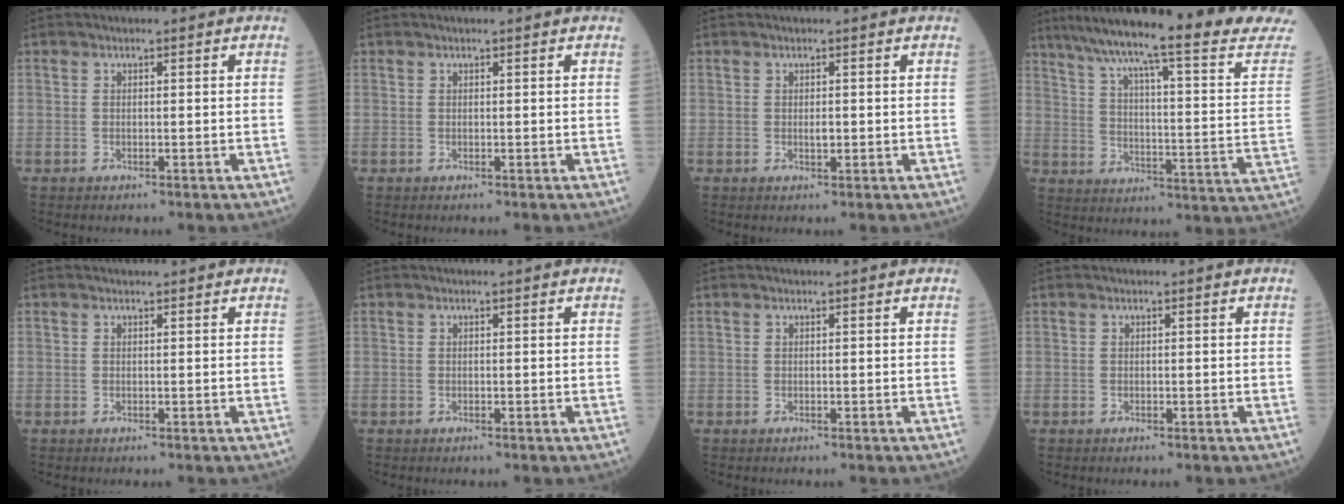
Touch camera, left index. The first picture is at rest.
{"total": 0.0}
{"total": 0.9, "force": [0.0, 0.3, 0.8], "torque": [-0.013, -0.003, 0.001]}
{"total": 27.6, "force": [23.7, -0.8, 14.1], "torque": [-0.221, -0.066, 0.313]}
{"total": 0.6, "force": [0.6, 0.0, 0.2], "torque": [-0.005, 0.004, 0.009]}
{"total": 0.0}
{"total": 0.0}
{"total": 0.0}